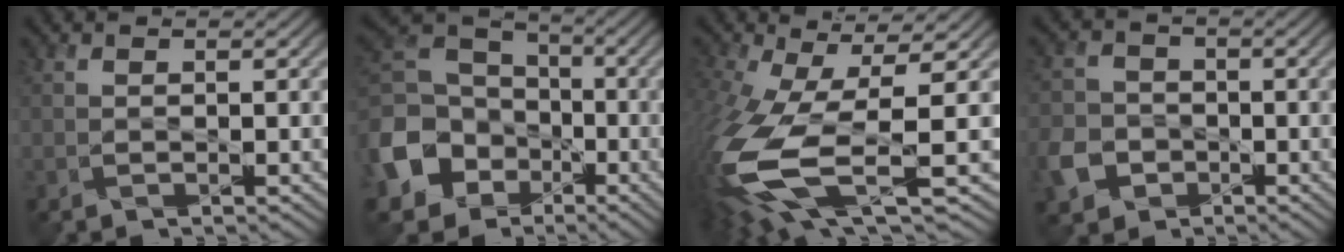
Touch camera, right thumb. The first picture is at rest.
{"total": 13.8, "force": [-5.2, 11.5, 5.7], "torque": [-0.205, -0.038, -0.112]}
{"total": 14.3, "force": [-4.0, 5.6, 12.5], "torque": [-0.313, -0.044, -0.050]}
{"total": 4.9, "force": [-2.4, 4.1, 1.4], "torque": [-0.043, -0.008, -0.061]}